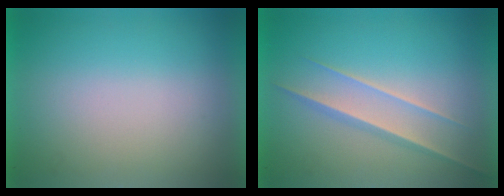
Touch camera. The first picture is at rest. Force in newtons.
{"total": 1.5}